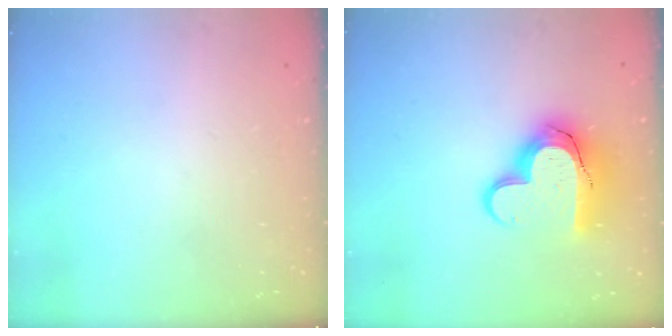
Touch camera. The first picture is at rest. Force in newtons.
{"total": 18.5, "press": 18.5, "slide": 1.5}